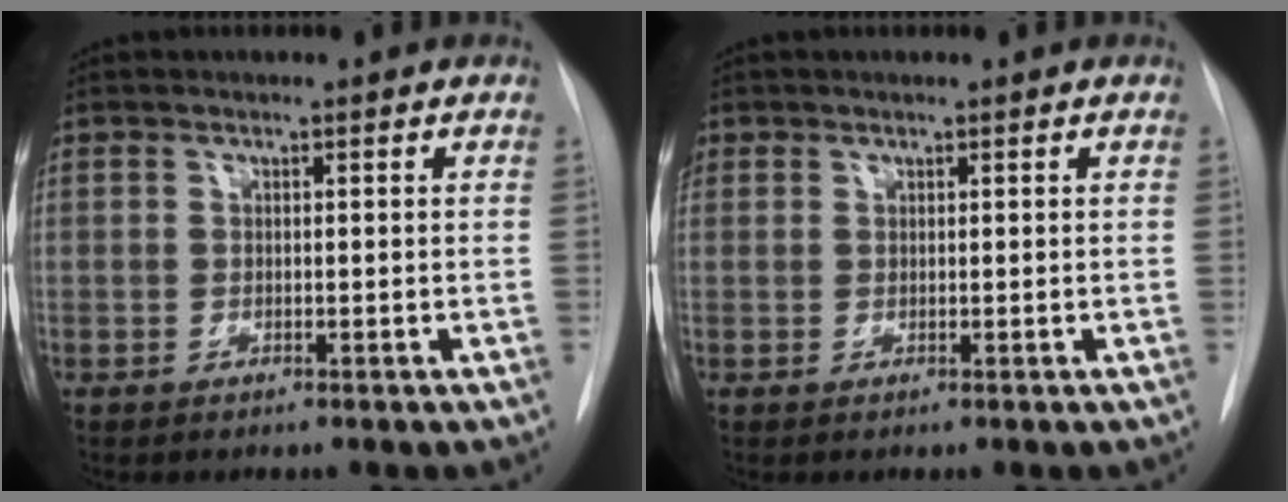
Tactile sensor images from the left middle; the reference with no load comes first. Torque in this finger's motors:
{"motor_torque": [1.03, -0.99, 0.32, 0.17]}